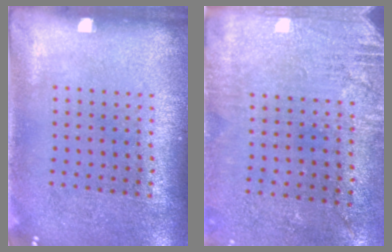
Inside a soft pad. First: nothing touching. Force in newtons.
{"total": 2.8, "press": 2.4, "slide": 1.5}